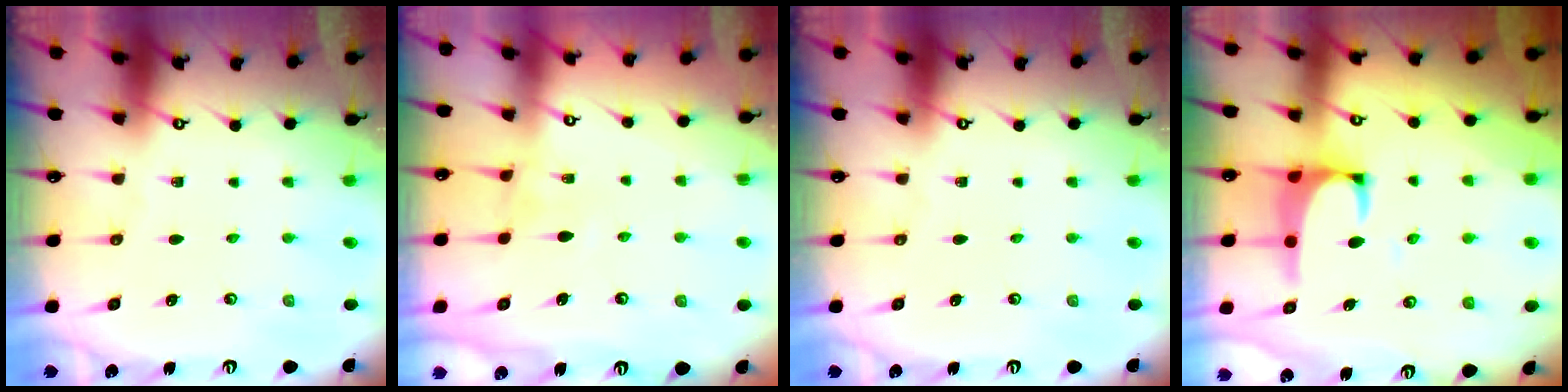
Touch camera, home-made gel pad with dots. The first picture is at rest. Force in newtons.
{"total": 2.4, "press": 2.4, "slide": 0.4}
{"total": 0.0}
{"total": 1.6, "press": 1.3, "slide": 0.9}